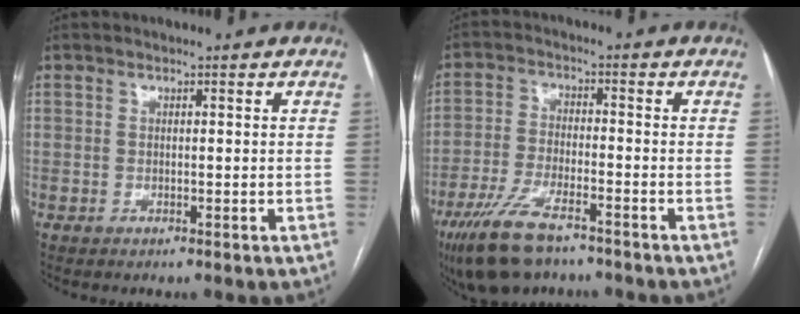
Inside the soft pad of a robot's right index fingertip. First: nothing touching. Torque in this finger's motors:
{"motor_torque": [1.30, -0.84, 0.24, 0.09]}